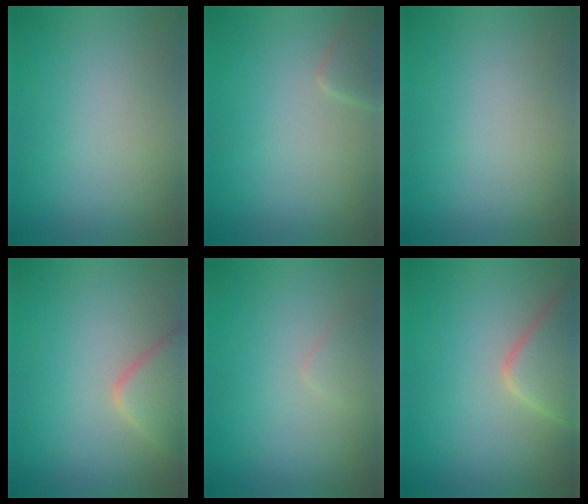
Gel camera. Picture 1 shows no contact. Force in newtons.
{"total": 1.6, "press": 1.6, "slide": 0.1}
{"total": 0.0}
{"total": 3.5, "press": 3.5, "slide": 0.1}
{"total": 0.9, "press": 0.9, "slide": 0.1}
{"total": 4.3, "press": 4.3, "slide": 0.2}